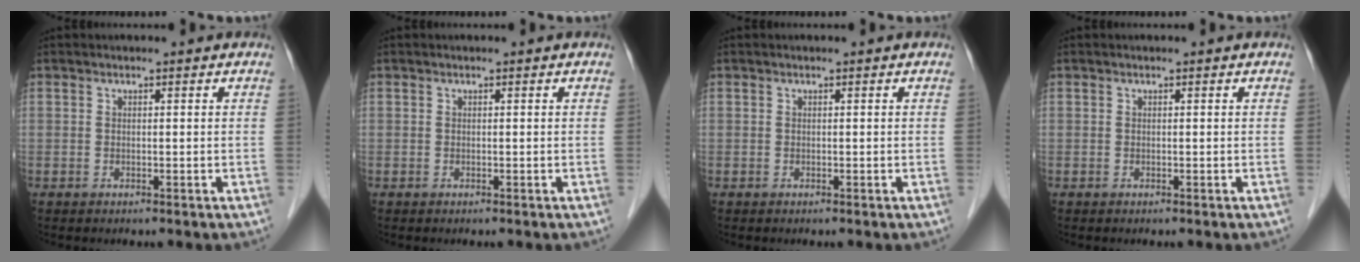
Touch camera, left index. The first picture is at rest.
{"total": 0.0}
{"total": 0.0}
{"total": 0.0}